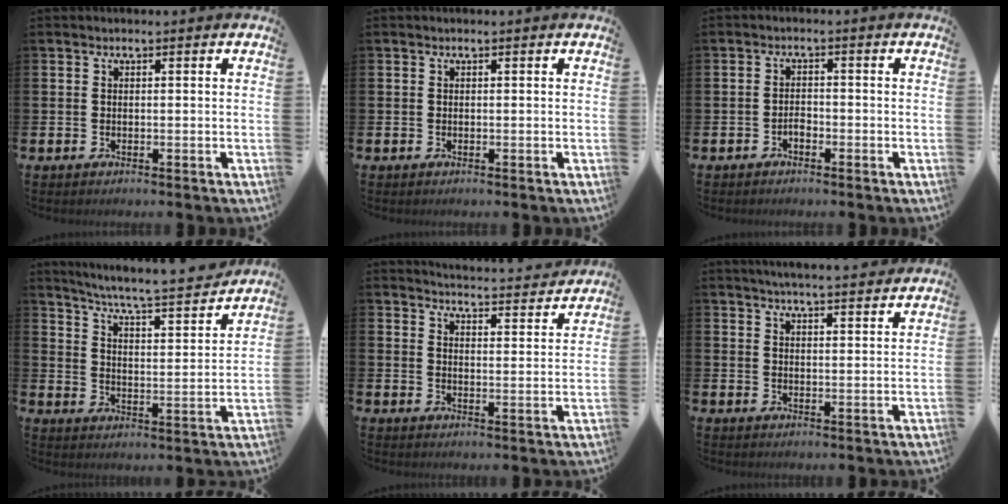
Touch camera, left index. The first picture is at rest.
{"total": 0.0}
{"total": 1.5, "force": [-1.0, 0.8, 0.8], "torque": [-0.010, 0.000, -0.022]}
{"total": 6.1, "force": [5.8, -0.2, 1.9], "torque": [-0.065, -0.051, 0.093]}
{"total": 4.6, "force": [4.6, 0.1, 0.1], "torque": [-0.006, -0.043, 0.076]}
{"total": 4.3, "force": [4.3, -0.4, 0.7], "torque": [-0.021, -0.023, 0.076]}